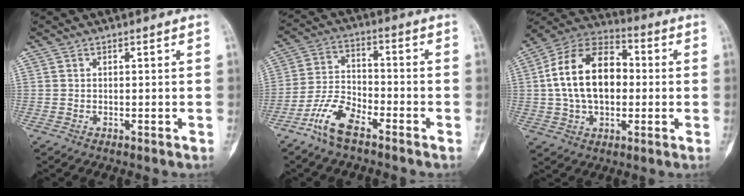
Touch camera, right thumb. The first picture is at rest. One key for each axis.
{"total": 8.8, "fx": -5.9, "fy": 3.4, "fz": 5.6, "tx": -0.120, "ty": 0.034, "tz": -0.123}
{"total": 18.2, "fx": 1.1, "fy": 11.7, "fz": 13.9, "tx": -0.228, "ty": 0.028, "tz": 0.013}